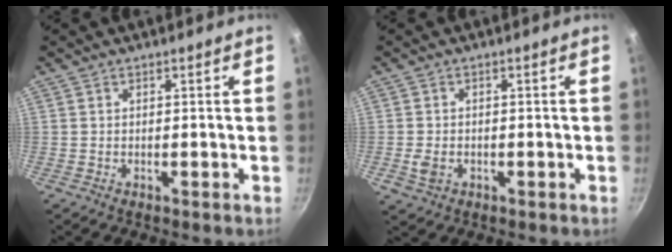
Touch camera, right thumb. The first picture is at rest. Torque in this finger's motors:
{"motor_torque": [0.81, 0.77, -0.03, 0.00, 0.08]}